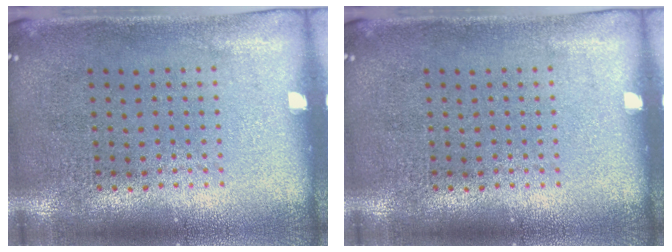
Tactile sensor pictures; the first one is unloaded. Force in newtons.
{"total": 0.0}